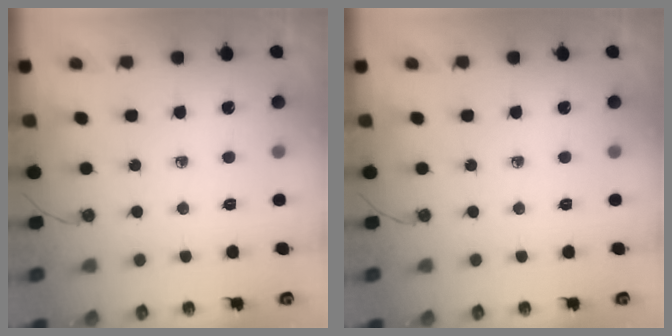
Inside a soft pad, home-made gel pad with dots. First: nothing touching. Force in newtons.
{"total": 0.0}